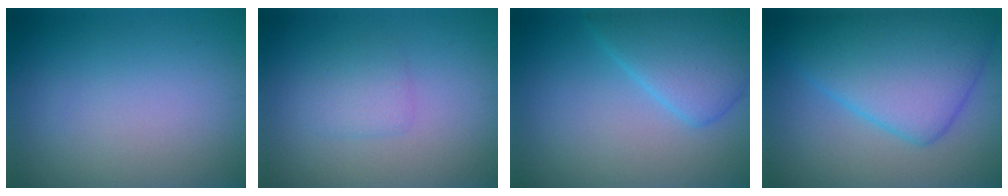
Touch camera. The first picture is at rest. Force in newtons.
{"total": 1.8, "press": 1.8, "slide": 0.1}
{"total": 4.9, "press": 4.9, "slide": 0.1}
{"total": 8.5, "press": 8.5, "slide": 0.2}